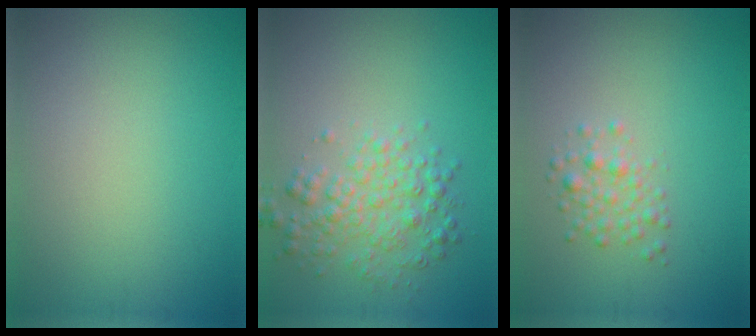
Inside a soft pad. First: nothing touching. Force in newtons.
{"total": 3.5, "press": 3.5, "slide": 0.0}
{"total": 1.9, "press": 1.9, "slide": 0.1}